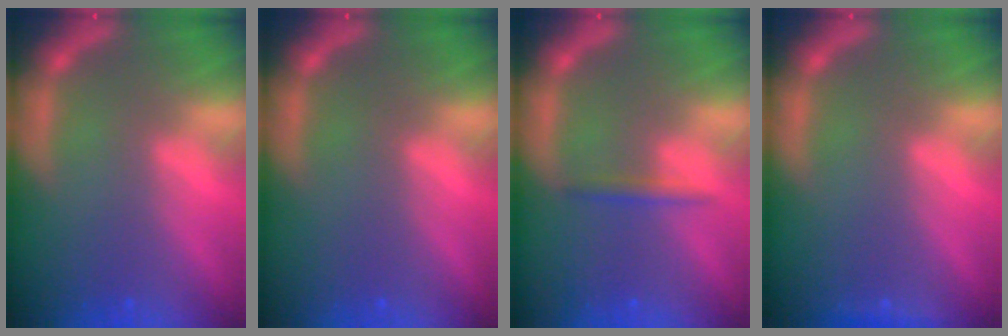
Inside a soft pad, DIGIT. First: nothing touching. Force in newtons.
{"total": 0.0}
{"total": 1.4}
{"total": 0.9}